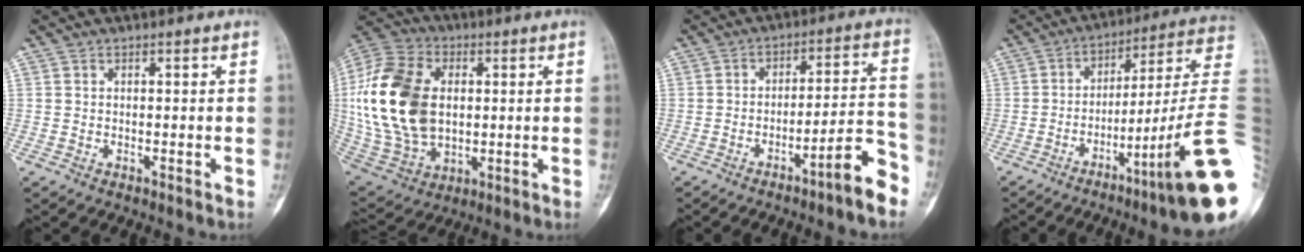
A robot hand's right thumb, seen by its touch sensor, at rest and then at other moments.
{"total": 23.1, "force": [1.7, 15.5, 17.1], "torque": [-0.349, -0.002, 0.042]}
{"total": 9.2, "force": [-6.0, 0.8, 6.9], "torque": [-0.097, 0.061, -0.092]}
{"total": 23.3, "force": [-7.1, 1.0, 22.1], "torque": [-0.262, 0.040, -0.107]}